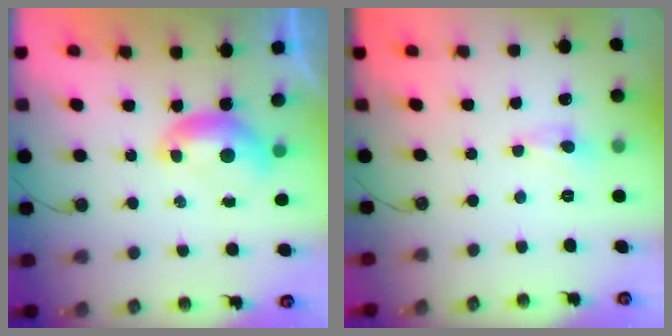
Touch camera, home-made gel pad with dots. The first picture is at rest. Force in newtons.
{"total": 1.0, "press": 0.9, "slide": 0.6}